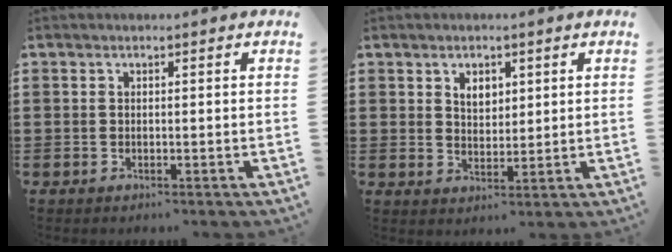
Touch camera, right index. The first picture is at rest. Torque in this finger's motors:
{"motor_torque": [0.01, 0.01, 0.07, 0.05]}